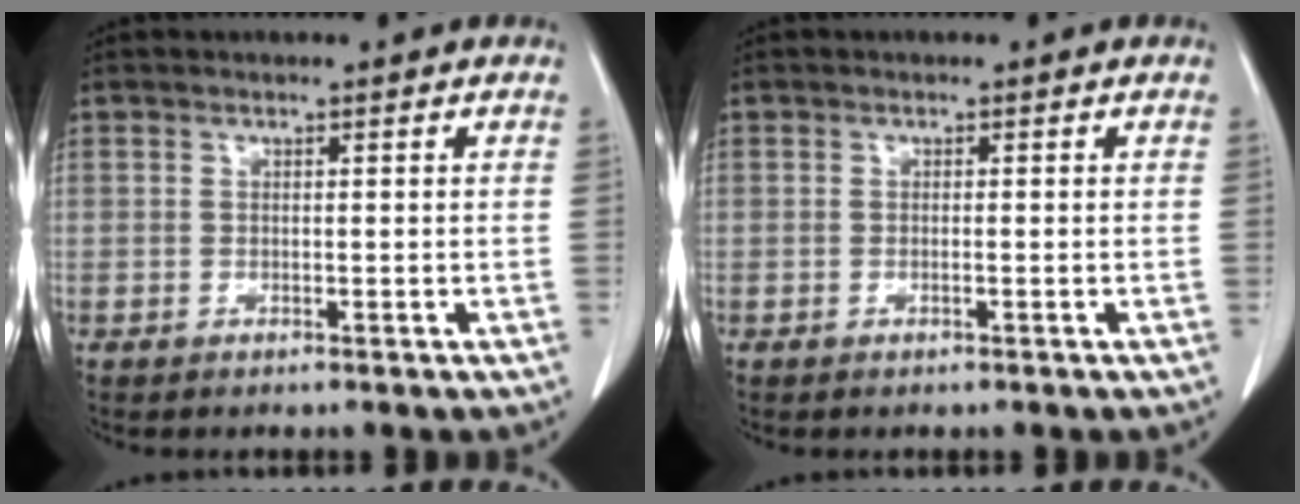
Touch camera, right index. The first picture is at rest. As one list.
[{"total": 0.0}]